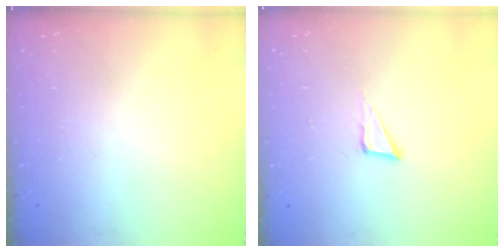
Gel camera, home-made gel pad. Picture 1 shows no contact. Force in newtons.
{"total": 4.8, "press": 4.8, "slide": 0.4}